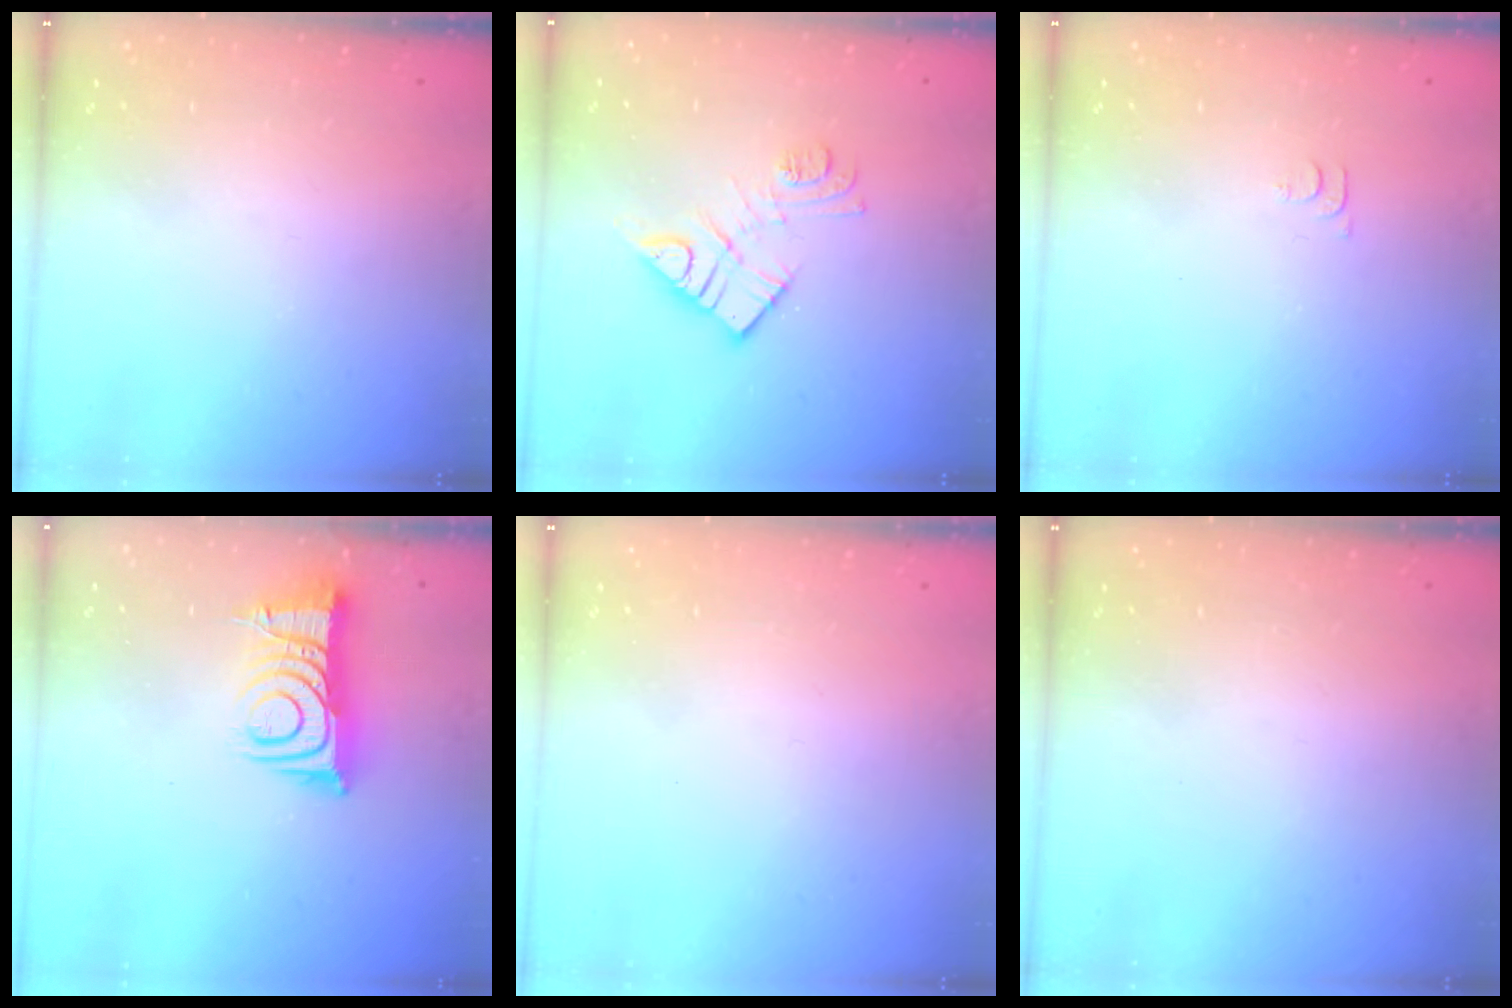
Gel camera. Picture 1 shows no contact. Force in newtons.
{"total": 11.3, "press": 11.3, "slide": 0.3}
{"total": 4.6, "press": 4.5, "slide": 0.7}
{"total": 11.0, "press": 11.0, "slide": 0.6}
{"total": 1.8, "press": 1.8, "slide": 0.2}
{"total": 1.5, "press": 1.5, "slide": 0.1}